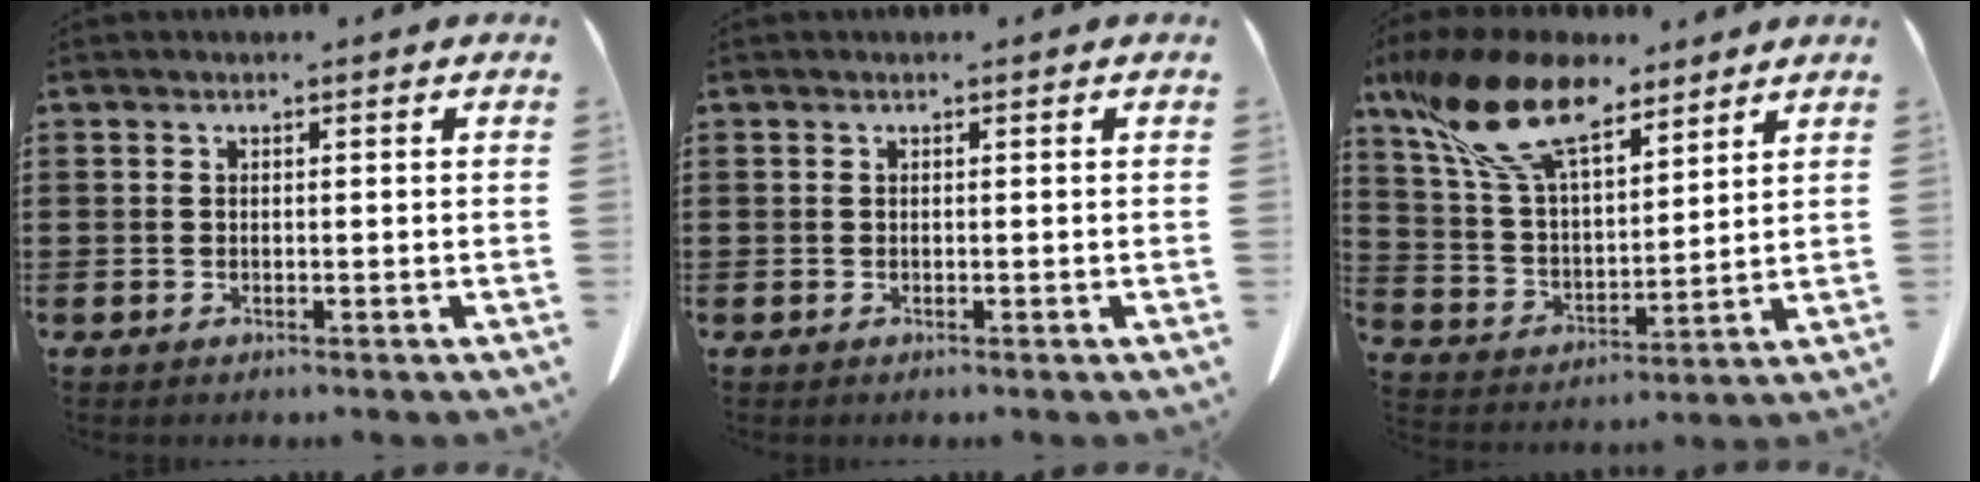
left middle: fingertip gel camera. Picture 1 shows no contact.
{"total": 0.0}
{"total": 14.8, "force": [10.4, 5.7, 8.8], "torque": [-0.216, -0.031, 0.189]}